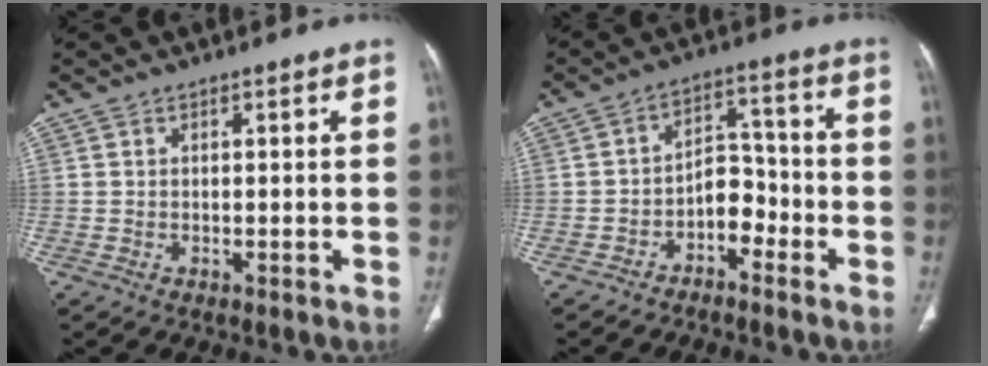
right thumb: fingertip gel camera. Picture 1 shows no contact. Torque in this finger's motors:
{"motor_torque": [2.89, 2.12, 1.08, -1.03, 0.07]}